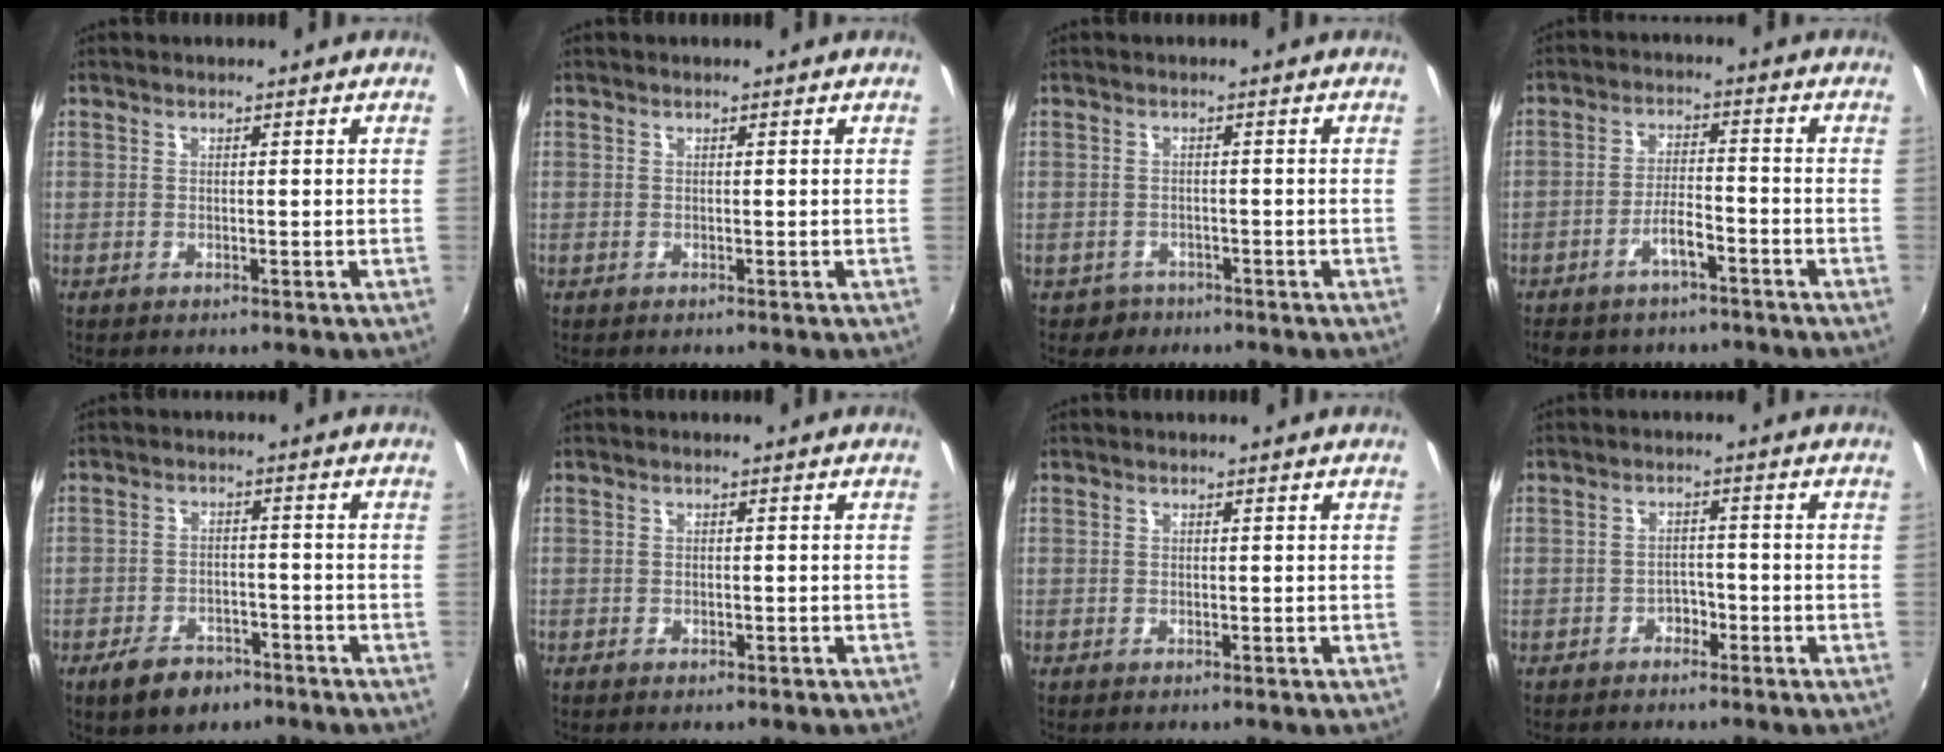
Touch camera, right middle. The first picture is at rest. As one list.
[{"total": 0.0}, {"total": 2.9, "force": [-1.8, 2.3, 0.3], "torque": [-0.014, -0.001, -0.027]}, {"total": 6.5, "force": [-4.4, 2.6, 4.0], "torque": [-0.087, 0.005, -0.072]}, {"total": 7.5, "force": [-5.1, 4.1, 3.6], "torque": [-0.094, -0.001, -0.076]}, {"total": 1.3, "force": [-0.8, 0.8, 0.6], "torque": [-0.010, -0.004, -0.013]}, {"total": 0.0}, {"total": 2.8, "force": [-1.9, 1.9, 0.6], "torque": [-0.013, 0.005, -0.028]}]